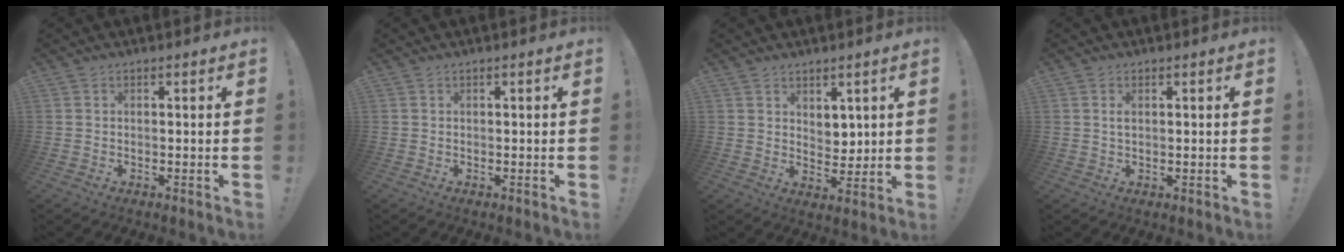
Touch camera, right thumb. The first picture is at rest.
{"total": 0.0}
{"total": 5.5, "force": [3.4, 3.9, 1.9], "torque": [-0.023, -0.029, 0.064]}
{"total": 1.6, "force": [0.6, 0.5, 1.4], "torque": [-0.022, -0.001, 0.008]}